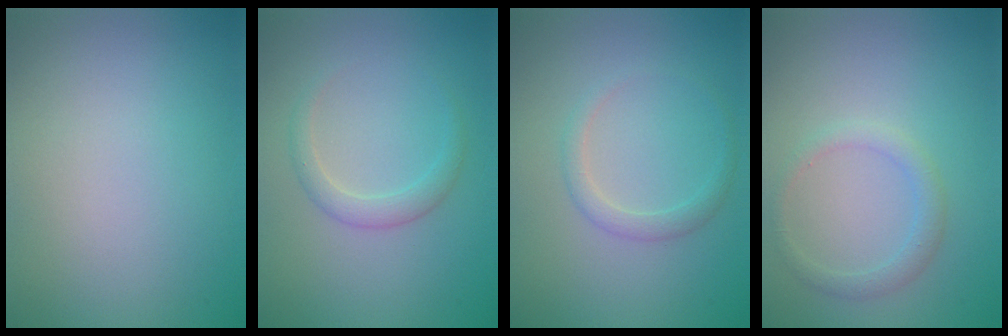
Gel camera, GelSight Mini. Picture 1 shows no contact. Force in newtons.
{"total": 1.7, "press": 1.7, "slide": 0.1}
{"total": 1.4, "press": 1.4, "slide": 0.0}
{"total": 1.5, "press": 1.5, "slide": 0.1}